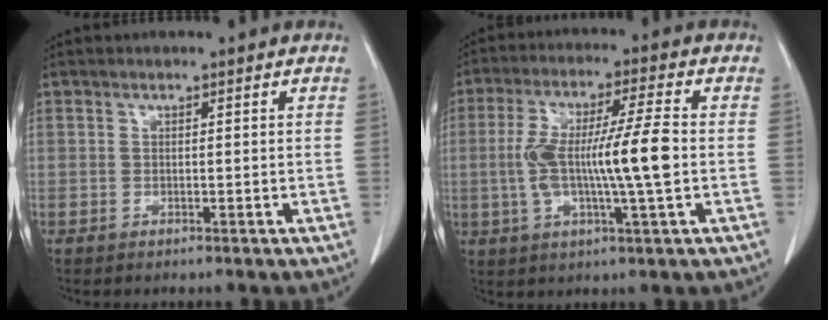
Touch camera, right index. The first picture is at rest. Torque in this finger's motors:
{"motor_torque": [0.68, -0.23, 0.34, 0.21]}